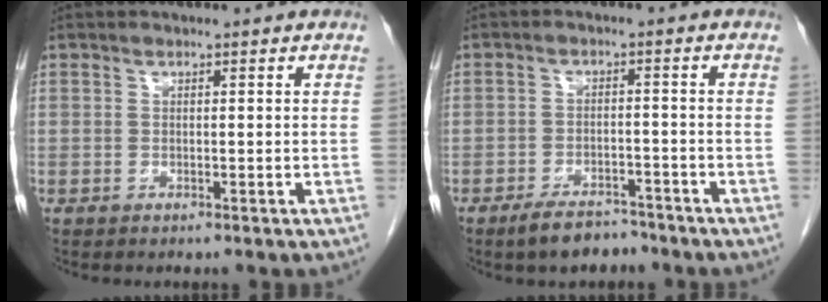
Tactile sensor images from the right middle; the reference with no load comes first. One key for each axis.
{"total": 5.2, "fx": -4.2, "fy": 2.0, "fz": 2.2, "tx": -0.046, "ty": -0.002, "tz": -0.065}